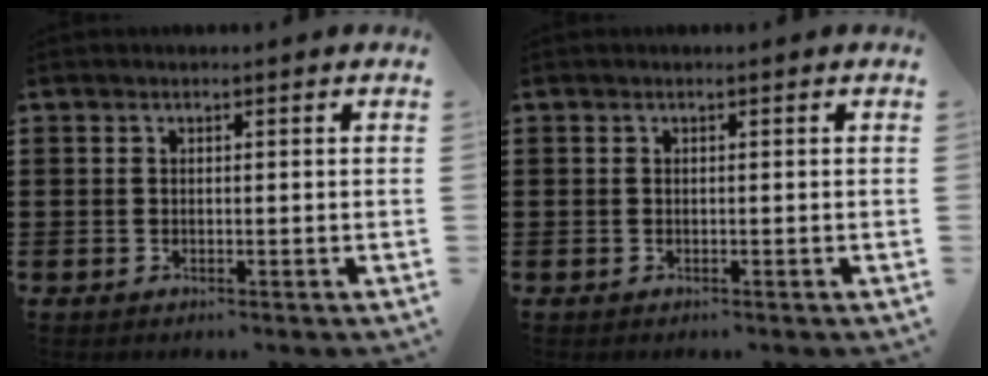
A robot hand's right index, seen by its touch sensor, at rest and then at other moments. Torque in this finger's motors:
{"motor_torque": [0.02, 0.16, 0.00, 0.01]}